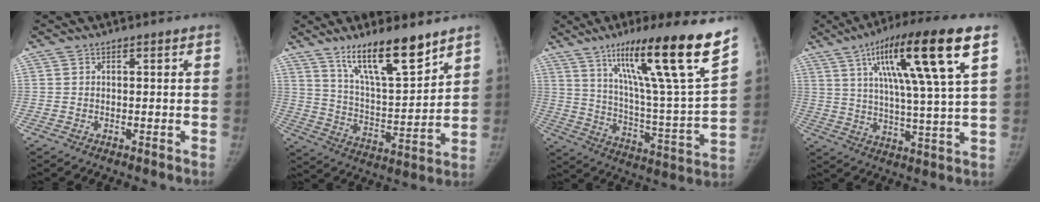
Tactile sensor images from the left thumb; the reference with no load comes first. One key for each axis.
{"total": 16.0, "fx": 11.3, "fy": 4.0, "fz": 10.7, "tx": -0.158, "ty": -0.073, "tz": 0.206}
{"total": 25.2, "fx": 15.8, "fy": 1.2, "fz": 19.6, "tx": -0.285, "ty": -0.063, "tz": 0.260}
{"total": 20.4, "fx": 8.8, "fy": 2.5, "fz": 18.3, "tx": -0.296, "ty": -0.016, "tz": 0.137}